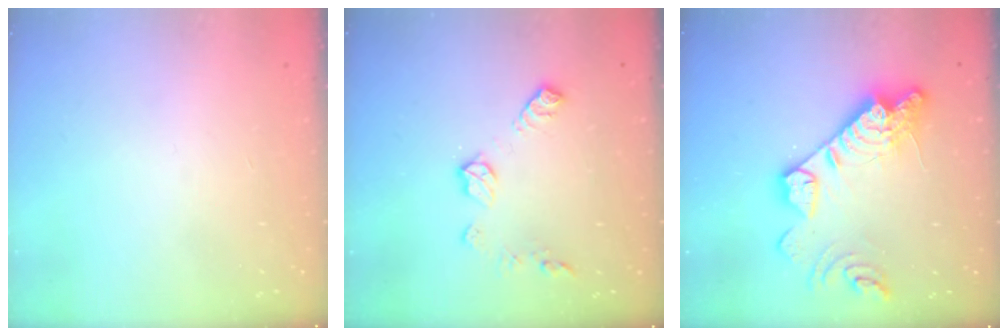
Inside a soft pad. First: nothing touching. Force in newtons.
{"total": 9.2, "press": 9.2, "slide": 0.3}
{"total": 19.4, "press": 19.3, "slide": 1.9}